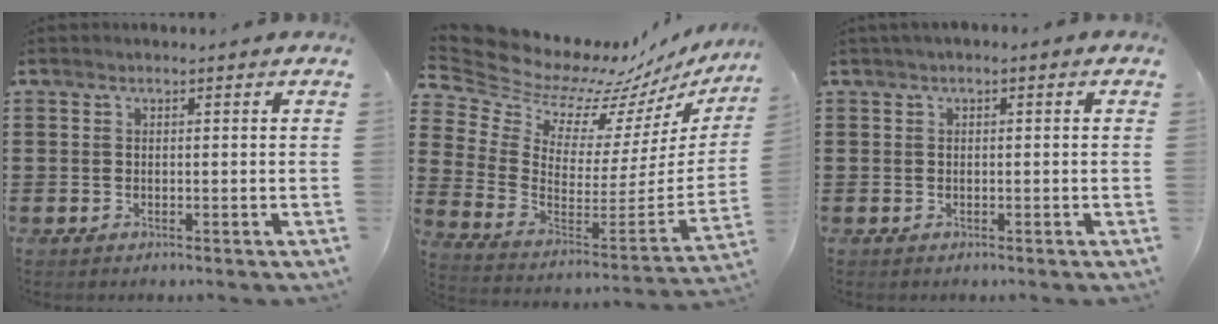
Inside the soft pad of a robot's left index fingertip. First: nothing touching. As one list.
[{"total": 8.8, "force": [7.8, 3.7, 1.4], "torque": [-0.081, -0.066, 0.139]}, {"total": 0.7, "force": [-0.1, 0.5, 0.5], "torque": [-0.009, 0.004, -0.003]}]